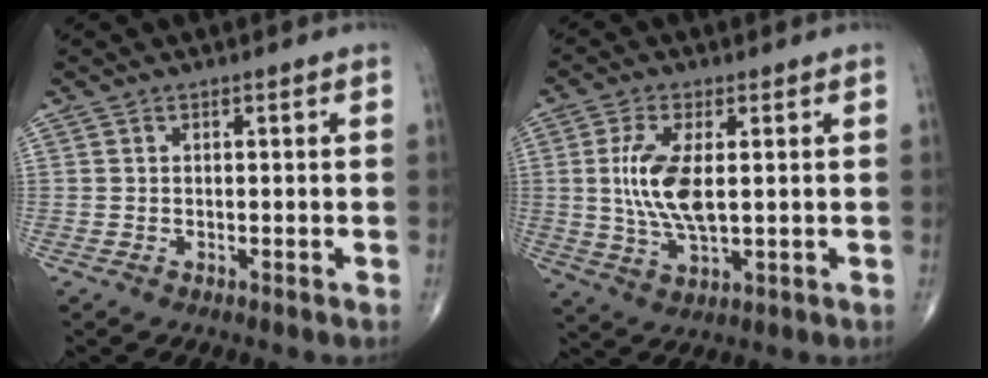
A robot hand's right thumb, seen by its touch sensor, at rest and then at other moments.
{"total": 9.9, "force": [1.0, 4.0, 9.0], "torque": [-0.190, -0.013, 0.022]}